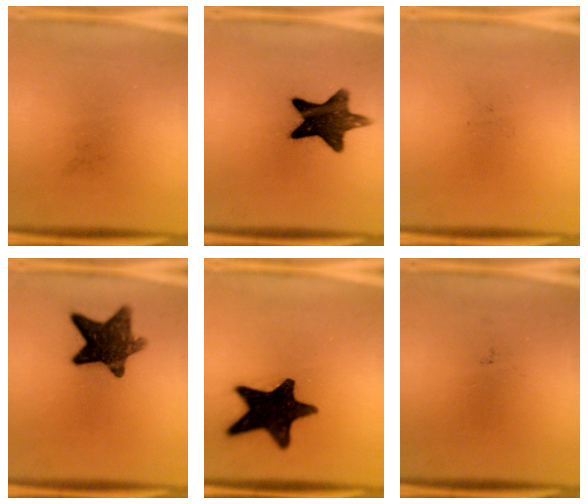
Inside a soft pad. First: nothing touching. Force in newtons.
{"total": 13.1}
{"total": 0.0}
{"total": 11.5}
{"total": 17.2}
{"total": 0.0}